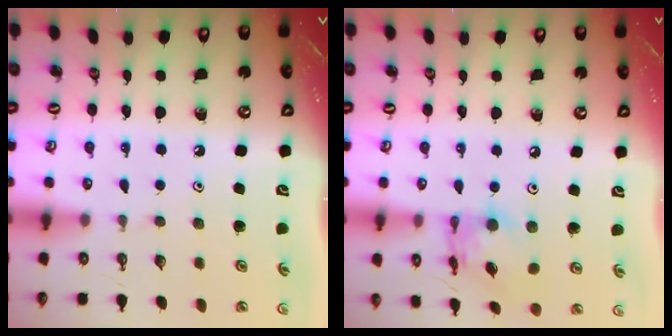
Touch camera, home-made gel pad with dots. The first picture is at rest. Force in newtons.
{"total": 11.8, "press": 11.7, "slide": 1.1}